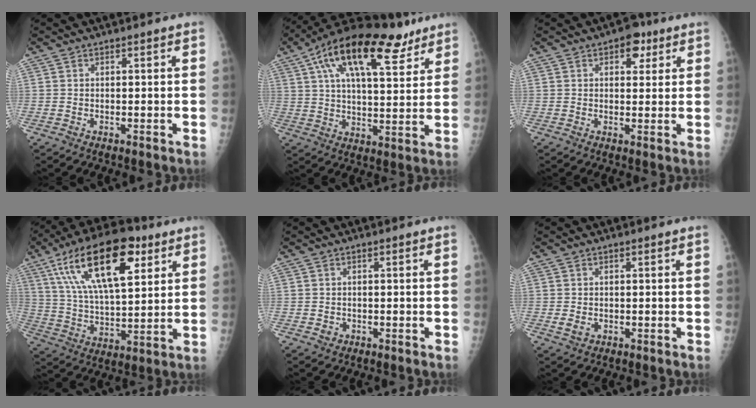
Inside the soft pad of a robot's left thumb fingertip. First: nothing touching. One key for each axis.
{"total": 20.9, "fx": 11.9, "fy": 8.3, "fz": 15.0, "tx": -0.227, "ty": -0.016, "tz": 0.196}
{"total": 5.0, "fx": 2.6, "fy": 3.1, "fz": 2.9, "tx": -0.010, "ty": -0.006, "tz": 0.029}
{"total": 22.5, "fx": 10.4, "fy": 9.5, "fz": 17.5, "tx": -0.287, "ty": -0.018, "tz": 0.182}
{"total": 1.1, "fx": -0.2, "fy": 1.0, "fz": 0.3, "tx": -0.002, "ty": 0.002, "tz": 0.000}
{"total": 2.0, "fx": -0.2, "fy": 1.6, "fz": 1.1, "tx": -0.017, "ty": -0.002, "tz": 0.003}